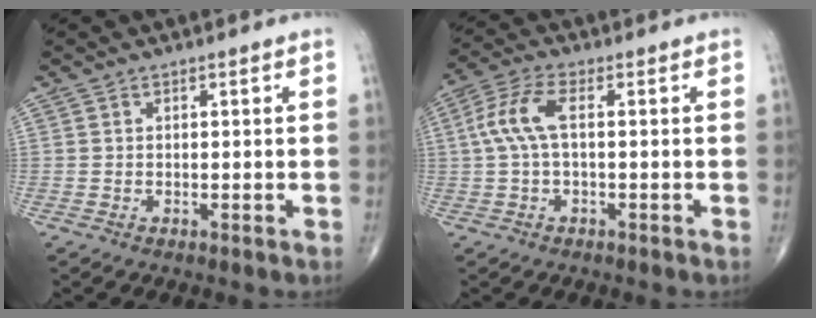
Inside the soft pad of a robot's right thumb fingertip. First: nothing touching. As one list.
[{"total": 6.8, "force": [0.5, 2.6, 6.3], "torque": [-0.156, 0.021, 0.006]}]